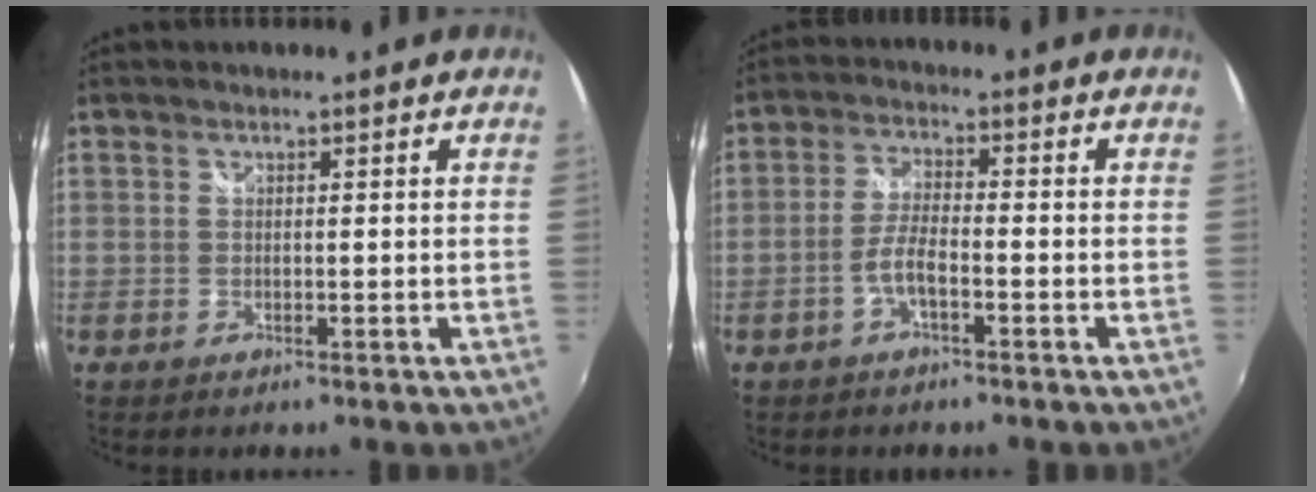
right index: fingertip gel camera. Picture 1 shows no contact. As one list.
[{"total": 4.4, "force": [-2.2, 1.1, 3.6], "torque": [-0.080, 0.005, -0.042]}]